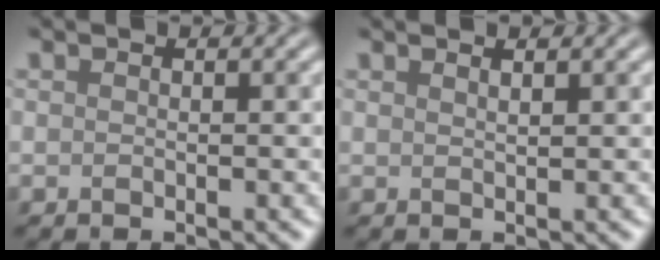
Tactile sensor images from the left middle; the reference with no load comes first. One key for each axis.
{"total": 1.0, "fx": 0.8, "fy": 0.3, "fz": 0.5, "tx": -0.001, "ty": 0.001, "tz": 0.010}